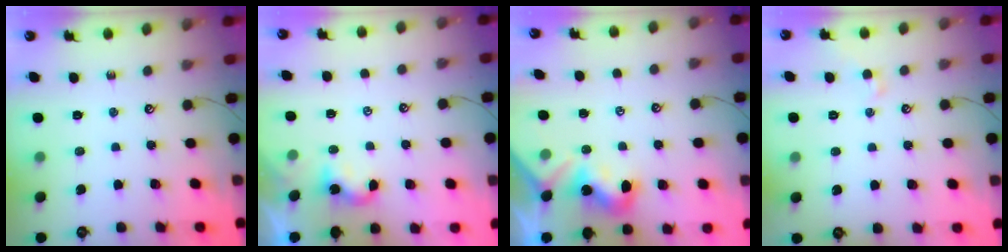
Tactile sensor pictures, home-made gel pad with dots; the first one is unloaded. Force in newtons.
{"total": 2.8, "press": 2.7, "slide": 0.3}
{"total": 1.7, "press": 1.7, "slide": 0.2}
{"total": 0.8, "press": 0.8, "slide": 0.1}